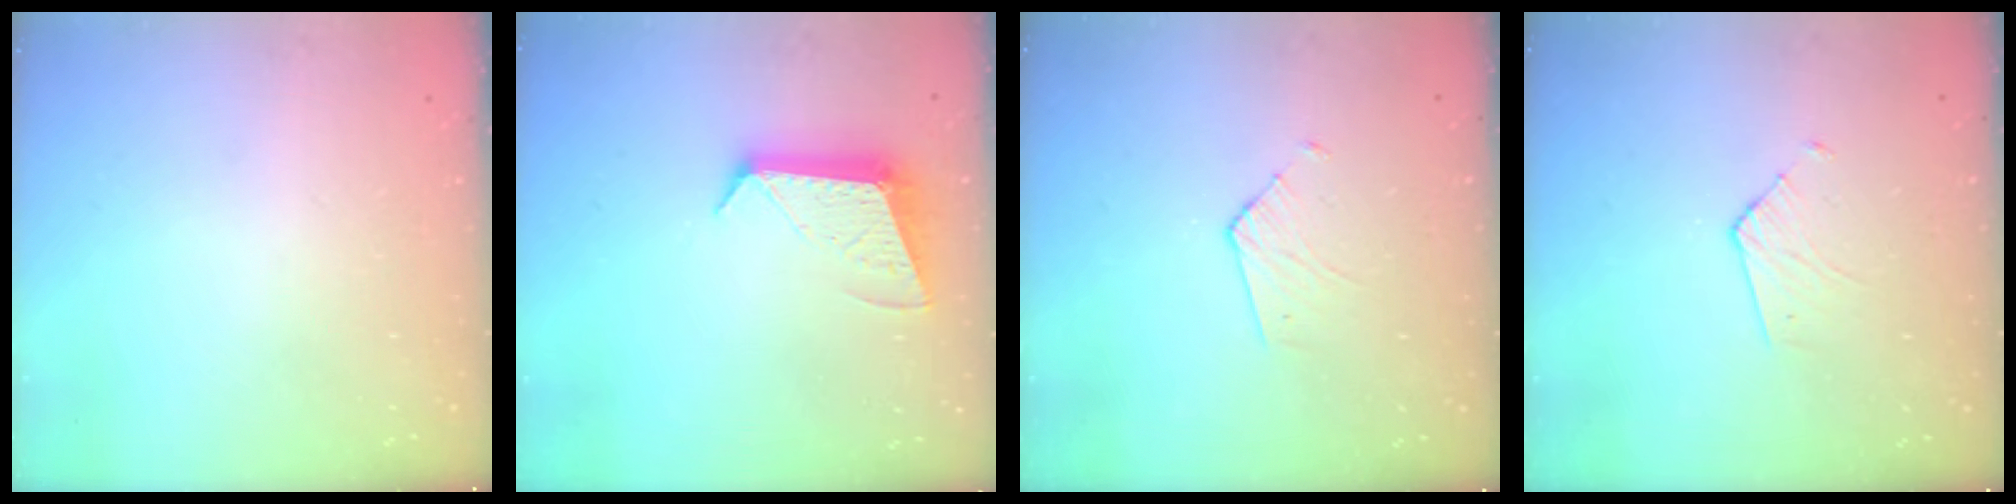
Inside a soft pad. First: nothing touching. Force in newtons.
{"total": 10.0, "press": 10.0, "slide": 0.2}
{"total": 3.5, "press": 3.4, "slide": 0.3}
{"total": 3.5, "press": 3.4, "slide": 0.3}